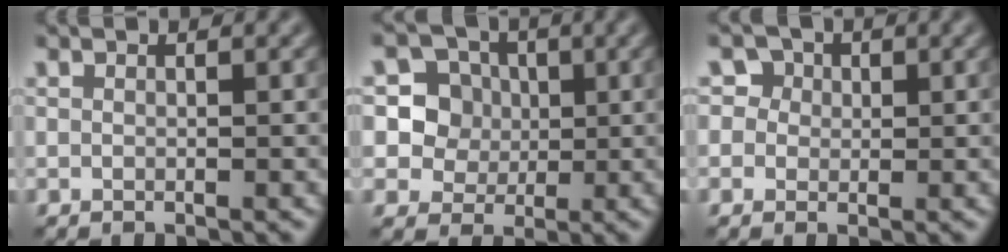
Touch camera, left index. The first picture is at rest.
{"total": 4.1, "force": [0.4, 3.9, 1.2], "torque": [-0.018, -0.002, 0.005]}
{"total": 3.5, "force": [1.5, 3.1, 1.1], "torque": [-0.013, 0.009, 0.009]}